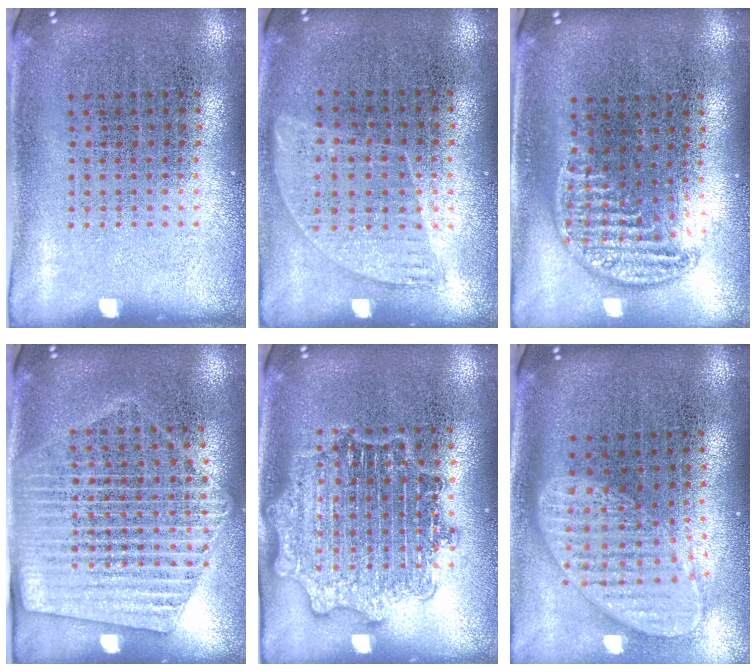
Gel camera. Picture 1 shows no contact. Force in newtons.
{"total": 0.9, "press": 0.8, "slide": 0.4}
{"total": 1.1, "press": 1.0, "slide": 0.4}
{"total": 1.8, "press": 1.6, "slide": 0.7}
{"total": 2.8, "press": 2.8, "slide": 0.4}
{"total": 2.0, "press": 1.5, "slide": 1.3}